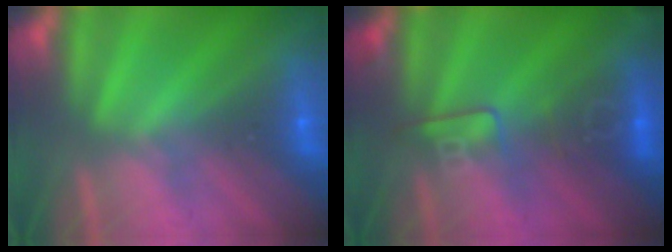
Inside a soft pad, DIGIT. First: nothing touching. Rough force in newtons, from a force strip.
{"total": 2.4}